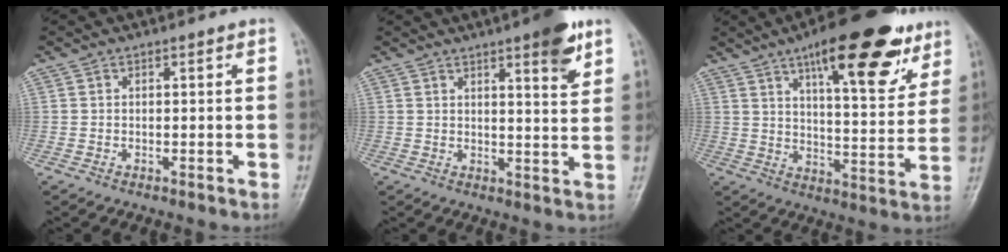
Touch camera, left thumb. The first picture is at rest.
{"total": 7.9, "force": [4.6, 1.7, 6.1], "torque": [-0.073, -0.024, 0.060]}
{"total": 21.3, "force": [12.3, 7.1, 15.9], "torque": [-0.193, -0.042, 0.183]}